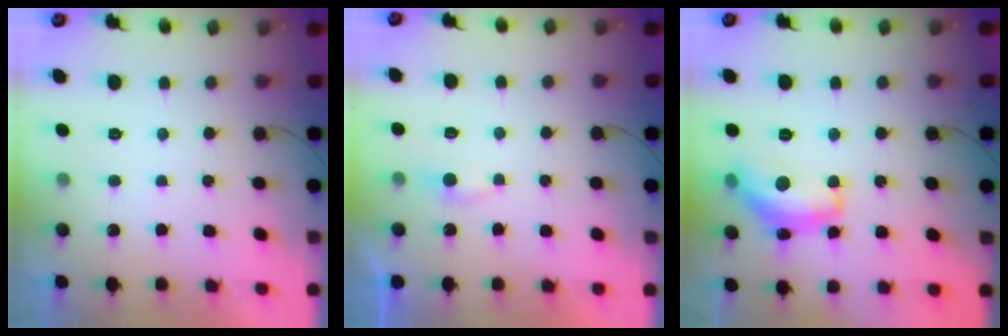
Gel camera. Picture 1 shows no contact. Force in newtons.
{"total": 2.3, "press": 2.3, "slide": 0.3}
{"total": 14.1, "press": 14.1, "slide": 0.5}